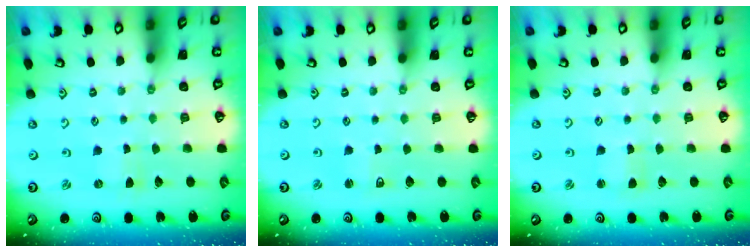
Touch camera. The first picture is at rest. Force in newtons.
{"total": 2.2, "press": 2.2, "slide": 0.3}
{"total": 1.8, "press": 1.8, "slide": 0.3}